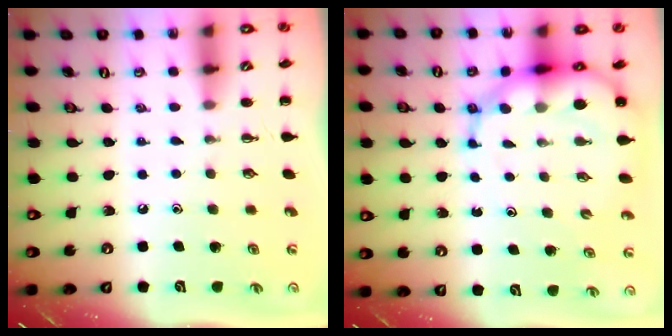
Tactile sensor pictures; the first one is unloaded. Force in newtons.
{"total": 11.8, "press": 11.2, "slide": 3.5}